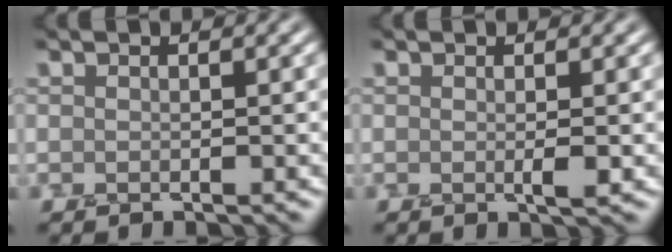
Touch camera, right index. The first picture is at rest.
{"total": 1.1, "force": [0.0, 0.1, 1.1], "torque": [-0.017, -0.003, -0.002]}